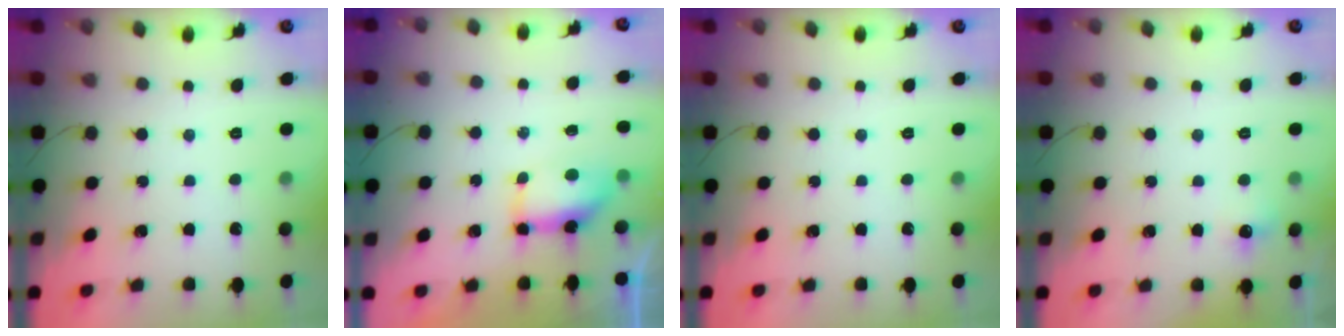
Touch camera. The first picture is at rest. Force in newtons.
{"total": 7.4, "press": 7.0, "slide": 2.3}
{"total": 0.0}
{"total": 5.3, "press": 5.0, "slide": 1.7}